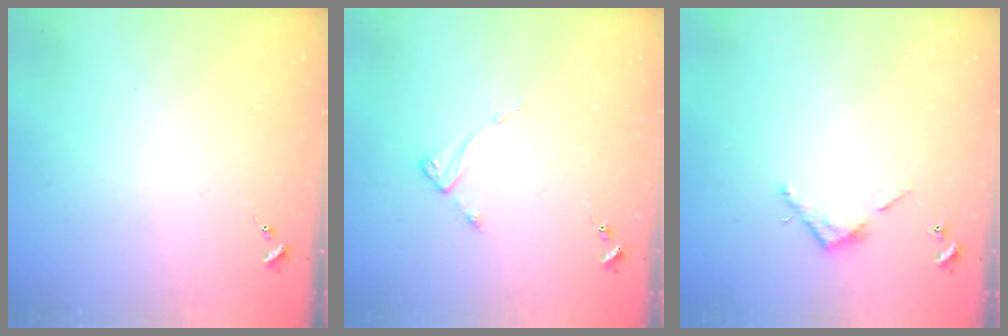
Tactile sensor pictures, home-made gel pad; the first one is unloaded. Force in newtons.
{"total": 2.6, "press": 2.6, "slide": 0.2}
{"total": 3.5, "press": 3.5, "slide": 0.2}